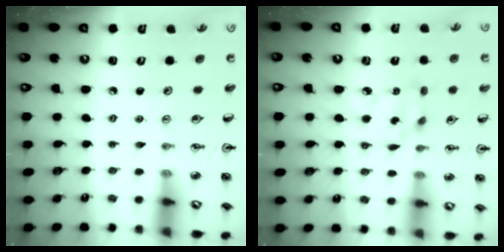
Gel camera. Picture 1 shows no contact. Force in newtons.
{"total": 5.9, "press": 5.9, "slide": 0.2}